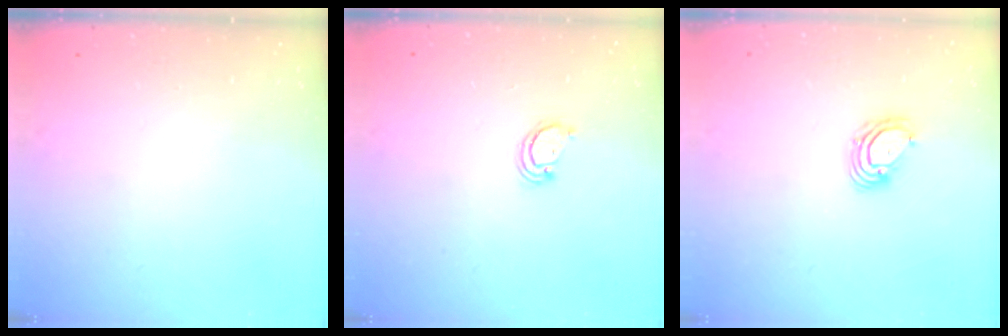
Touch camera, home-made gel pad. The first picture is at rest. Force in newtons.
{"total": 2.4, "press": 2.4, "slide": 0.2}
{"total": 5.2, "press": 5.2, "slide": 0.6}